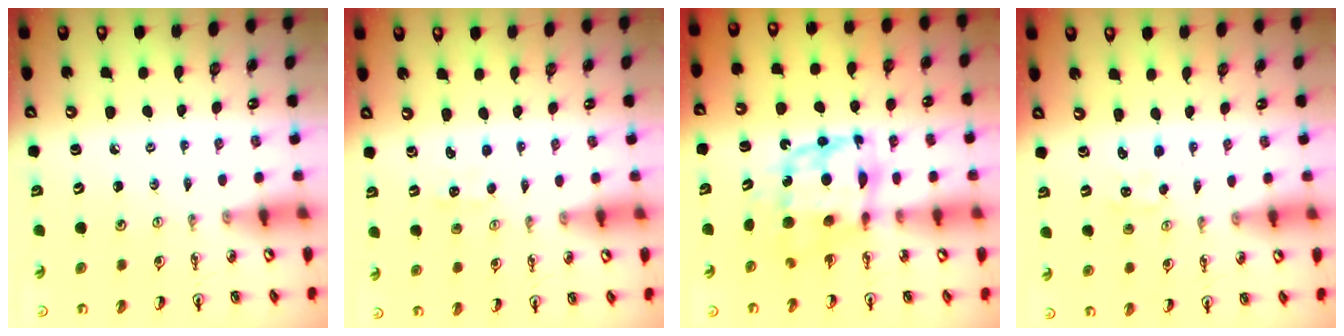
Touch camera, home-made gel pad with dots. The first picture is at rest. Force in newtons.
{"total": 2.3, "press": 2.3, "slide": 0.2}
{"total": 8.5, "press": 8.5, "slide": 0.6}
{"total": 1.5, "press": 1.5, "slide": 0.2}